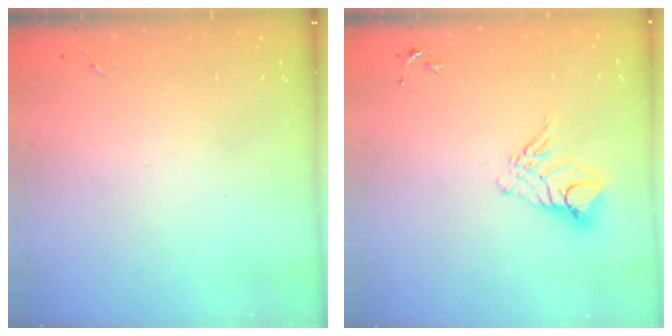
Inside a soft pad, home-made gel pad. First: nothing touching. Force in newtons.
{"total": 10.4, "press": 10.3, "slide": 0.7}